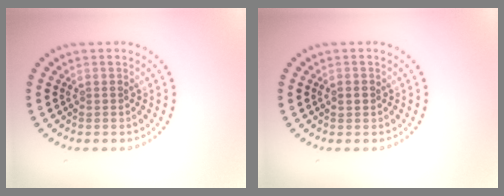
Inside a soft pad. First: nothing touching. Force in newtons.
{"total": 1.3, "press": 1.3, "slide": 0.3}